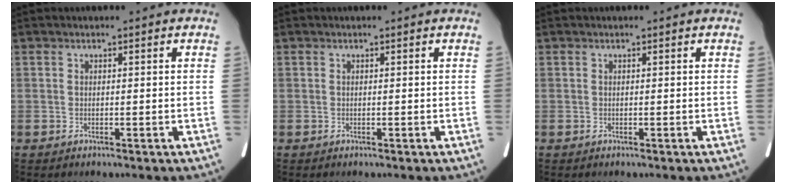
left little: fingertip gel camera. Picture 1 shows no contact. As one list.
[{"total": 0.0}, {"total": 0.0}]